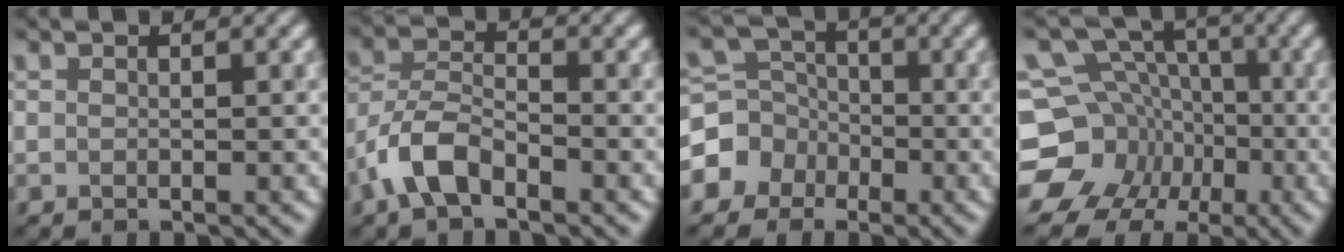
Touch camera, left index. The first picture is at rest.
{"total": 4.8, "force": [-2.9, 2.3, 3.1], "torque": [-0.061, 0.009, -0.068]}
{"total": 4.0, "force": [-1.7, 3.6, 0.4], "torque": [0.006, 0.012, -0.053]}
{"total": 11.5, "force": [-4.8, 10.1, 2.9], "torque": [-0.069, -0.007, -0.088]}